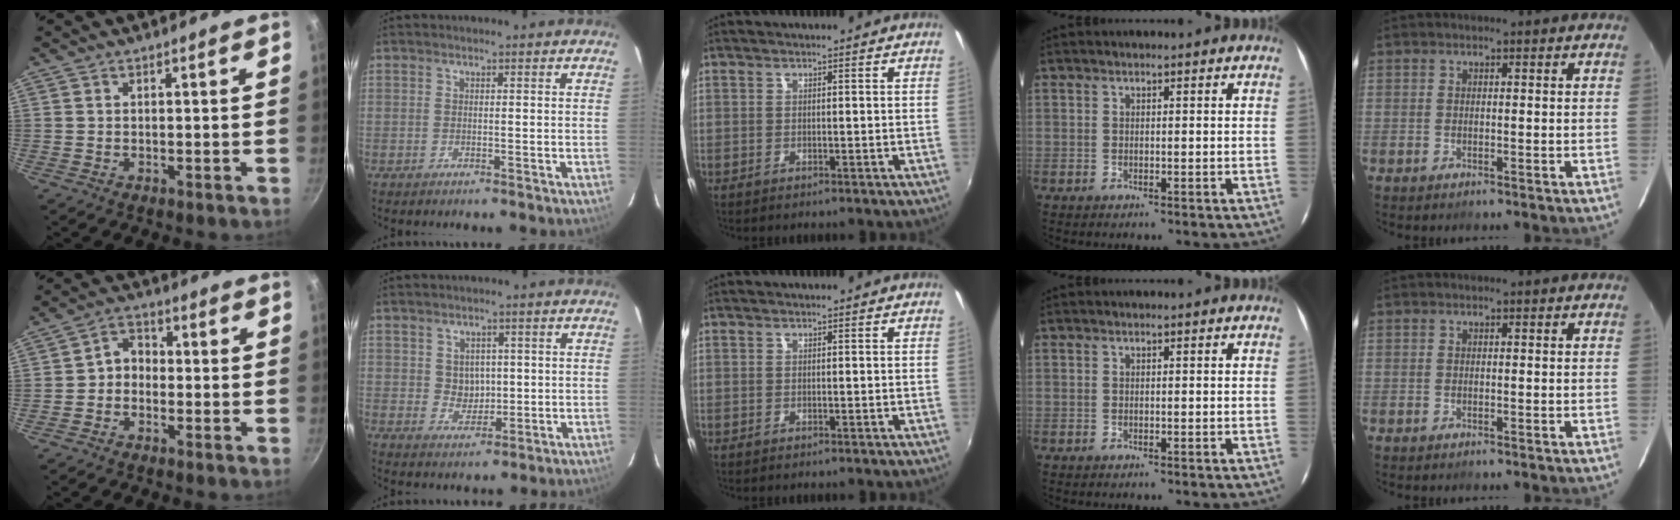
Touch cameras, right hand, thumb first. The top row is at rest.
{"thumb": {"total": 4.2, "force": [-1.1, 3.3, 2.2], "torque": [-0.019, 0.024, -0.032]}, "index": {"total": 4.2, "force": [0.7, 3.9, 1.4], "torque": [-0.021, 0.005, 0.021]}}